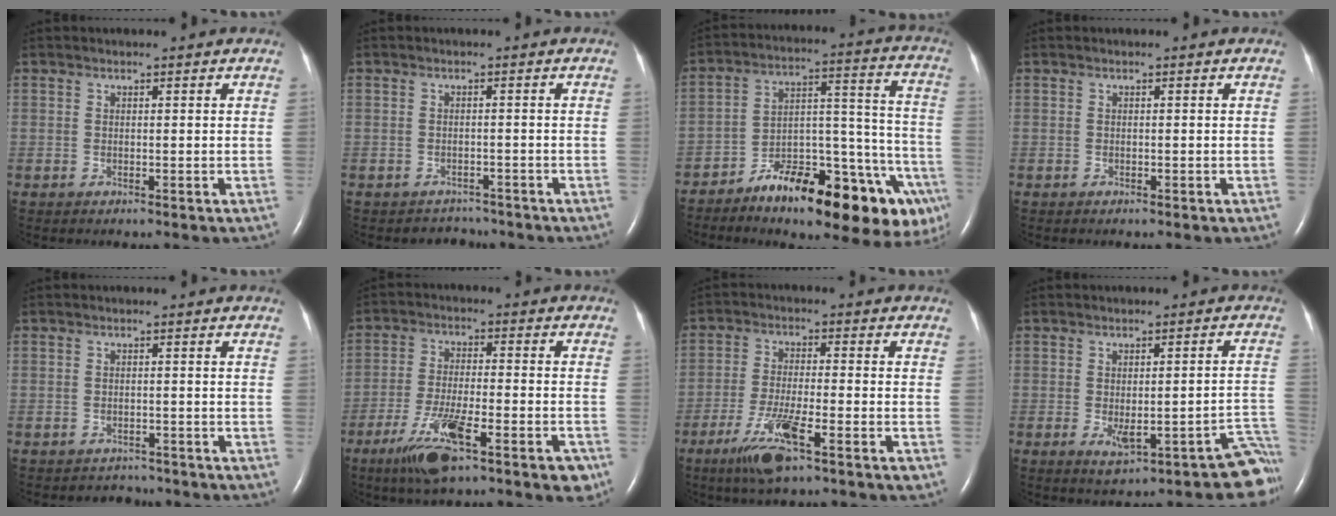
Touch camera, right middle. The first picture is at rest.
{"total": 2.3, "force": [-2.0, 0.9, -0.8], "torque": [0.007, 0.001, -0.029]}
{"total": 23.5, "force": [-15.2, 6.7, 16.7], "torque": [-0.153, 0.051, -0.214]}
{"total": 0.0}
{"total": 2.1, "force": [-1.9, 0.8, -0.7], "torque": [0.006, -0.001, -0.027]}
{"total": 12.3, "force": [-7.1, 2.3, 9.8], "torque": [-0.164, -0.014, -0.115]}
{"total": 8.5, "force": [-4.9, 0.7, 6.9], "torque": [-0.139, -0.017, -0.088]}
{"total": 7.9, "force": [-5.1, 2.0, 5.7], "torque": [-0.040, 0.026, -0.065]}